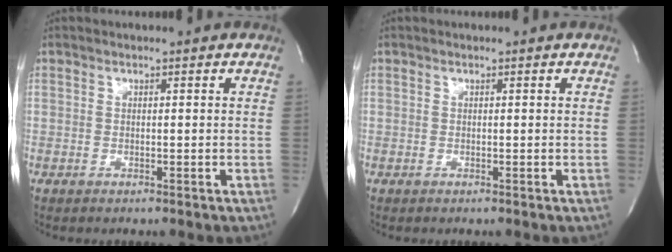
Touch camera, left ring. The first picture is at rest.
{"total": 0.0}